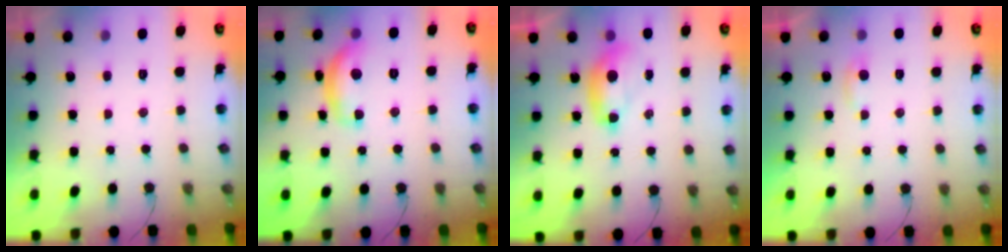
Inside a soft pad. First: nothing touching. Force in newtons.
{"total": 12.0, "press": 11.9, "slide": 0.8}
{"total": 7.2, "press": 7.2, "slide": 0.7}
{"total": 2.8, "press": 2.8, "slide": 0.4}